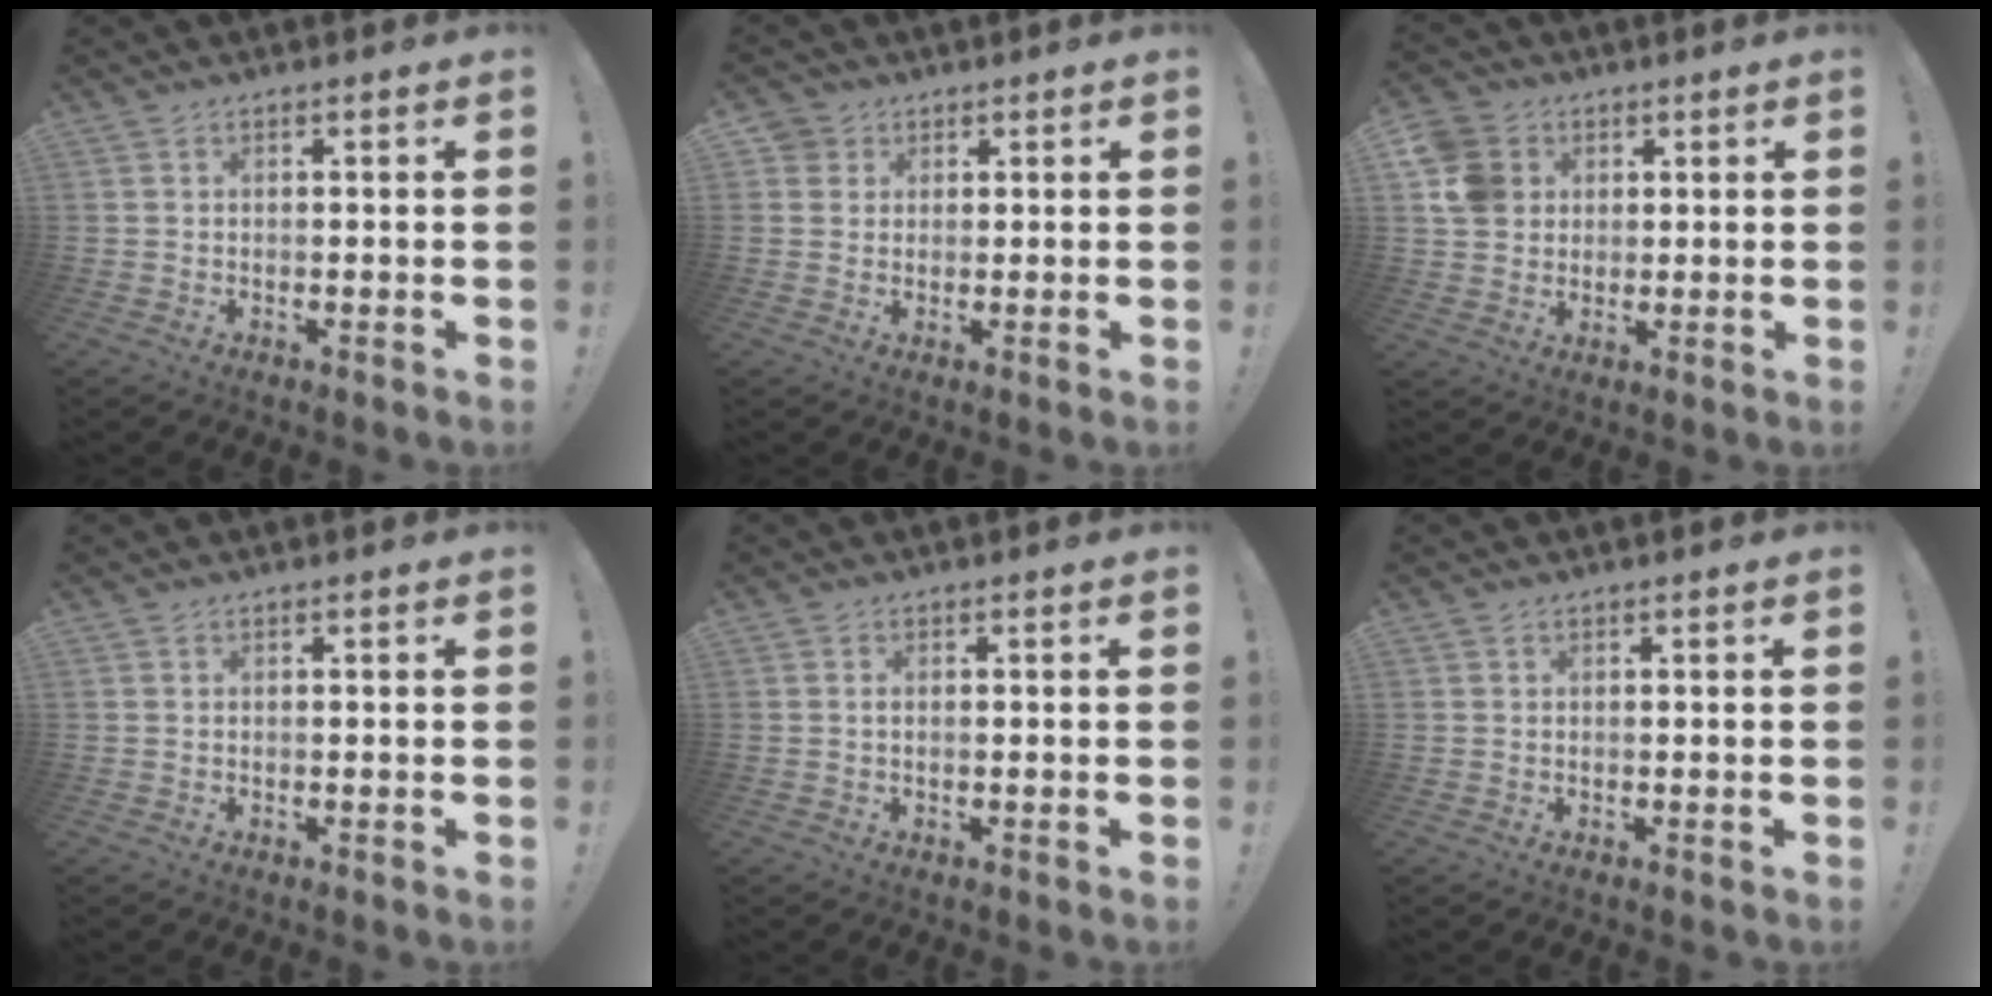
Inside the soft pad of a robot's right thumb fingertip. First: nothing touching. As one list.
[{"total": 3.3, "force": [1.5, 2.9, 0.5], "torque": [-0.008, -0.004, 0.028]}, {"total": 9.5, "force": [2.3, 8.3, 3.8], "torque": [-0.073, -0.003, 0.050]}, {"total": 0.0}, {"total": 0.8, "force": [-0.2, 0.3, 0.7], "torque": [-0.018, 0.004, -0.003]}, {"total": 0.0}]